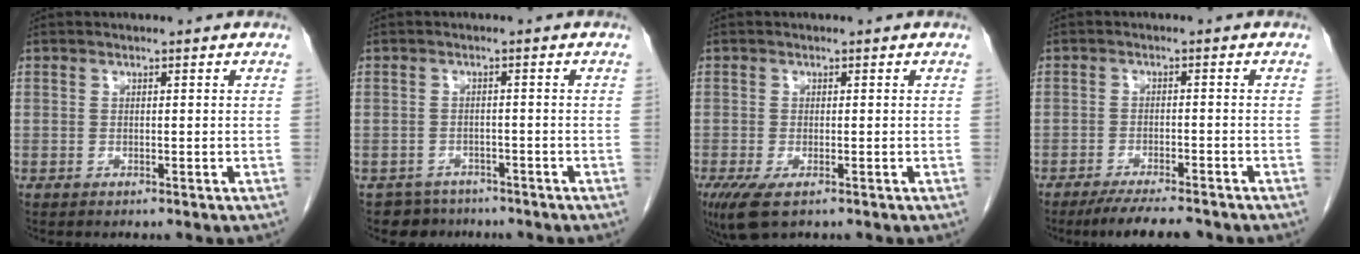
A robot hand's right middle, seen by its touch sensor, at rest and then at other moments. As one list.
[{"total": 3.7, "force": [-3.0, 2.1, -0.7], "torque": [0.012, 0.005, -0.048]}, {"total": 4.9, "force": [-2.9, 1.6, 3.6], "torque": [-0.072, -0.016, -0.048]}, {"total": 7.4, "force": [-6.4, 1.0, 3.5], "torque": [-0.053, -0.016, -0.101]}]